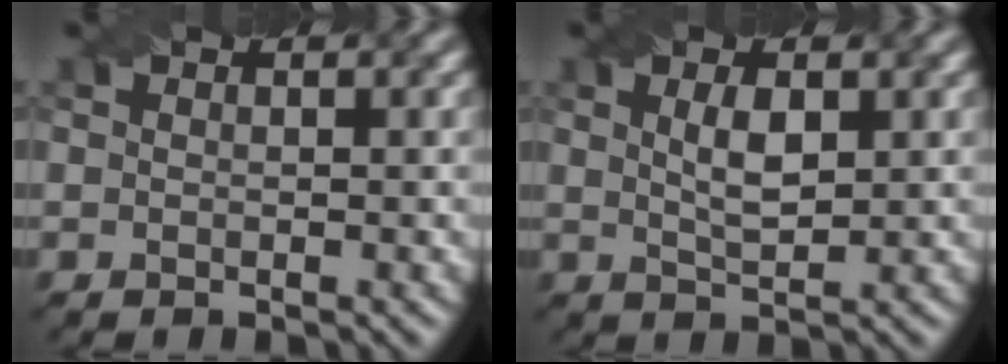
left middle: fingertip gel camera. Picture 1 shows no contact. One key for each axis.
{"total": 2.6, "fx": 0.8, "fy": 0.8, "fz": 2.3, "tx": -0.047, "ty": 0.001, "tz": 0.018}